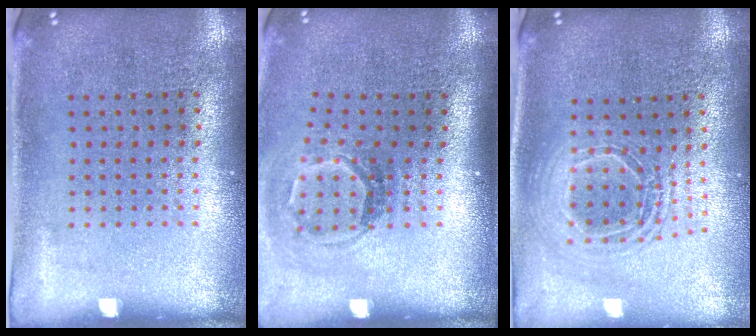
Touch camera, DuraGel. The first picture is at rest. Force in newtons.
{"total": 1.9, "press": 1.3, "slide": 1.4}
{"total": 1.9, "press": 1.6, "slide": 1.0}